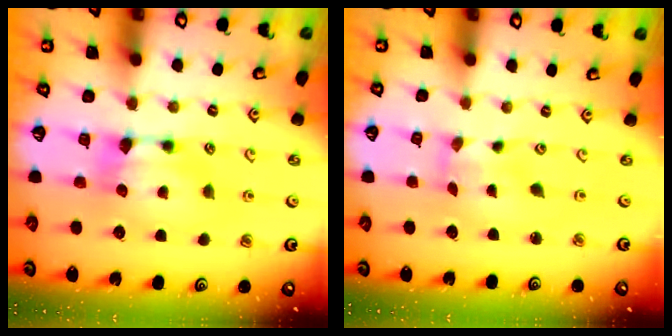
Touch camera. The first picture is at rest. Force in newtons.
{"total": 2.7, "press": 2.5, "slide": 1.0}